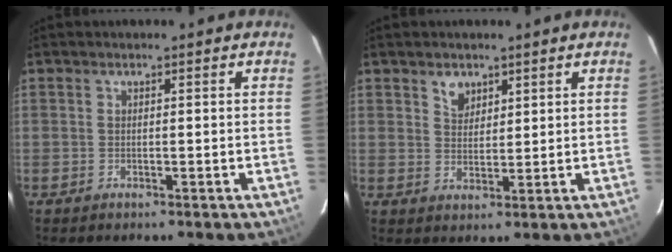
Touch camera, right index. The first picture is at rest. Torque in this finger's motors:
{"motor_torque": [0.00, 0.02, 0.03, 0.03]}